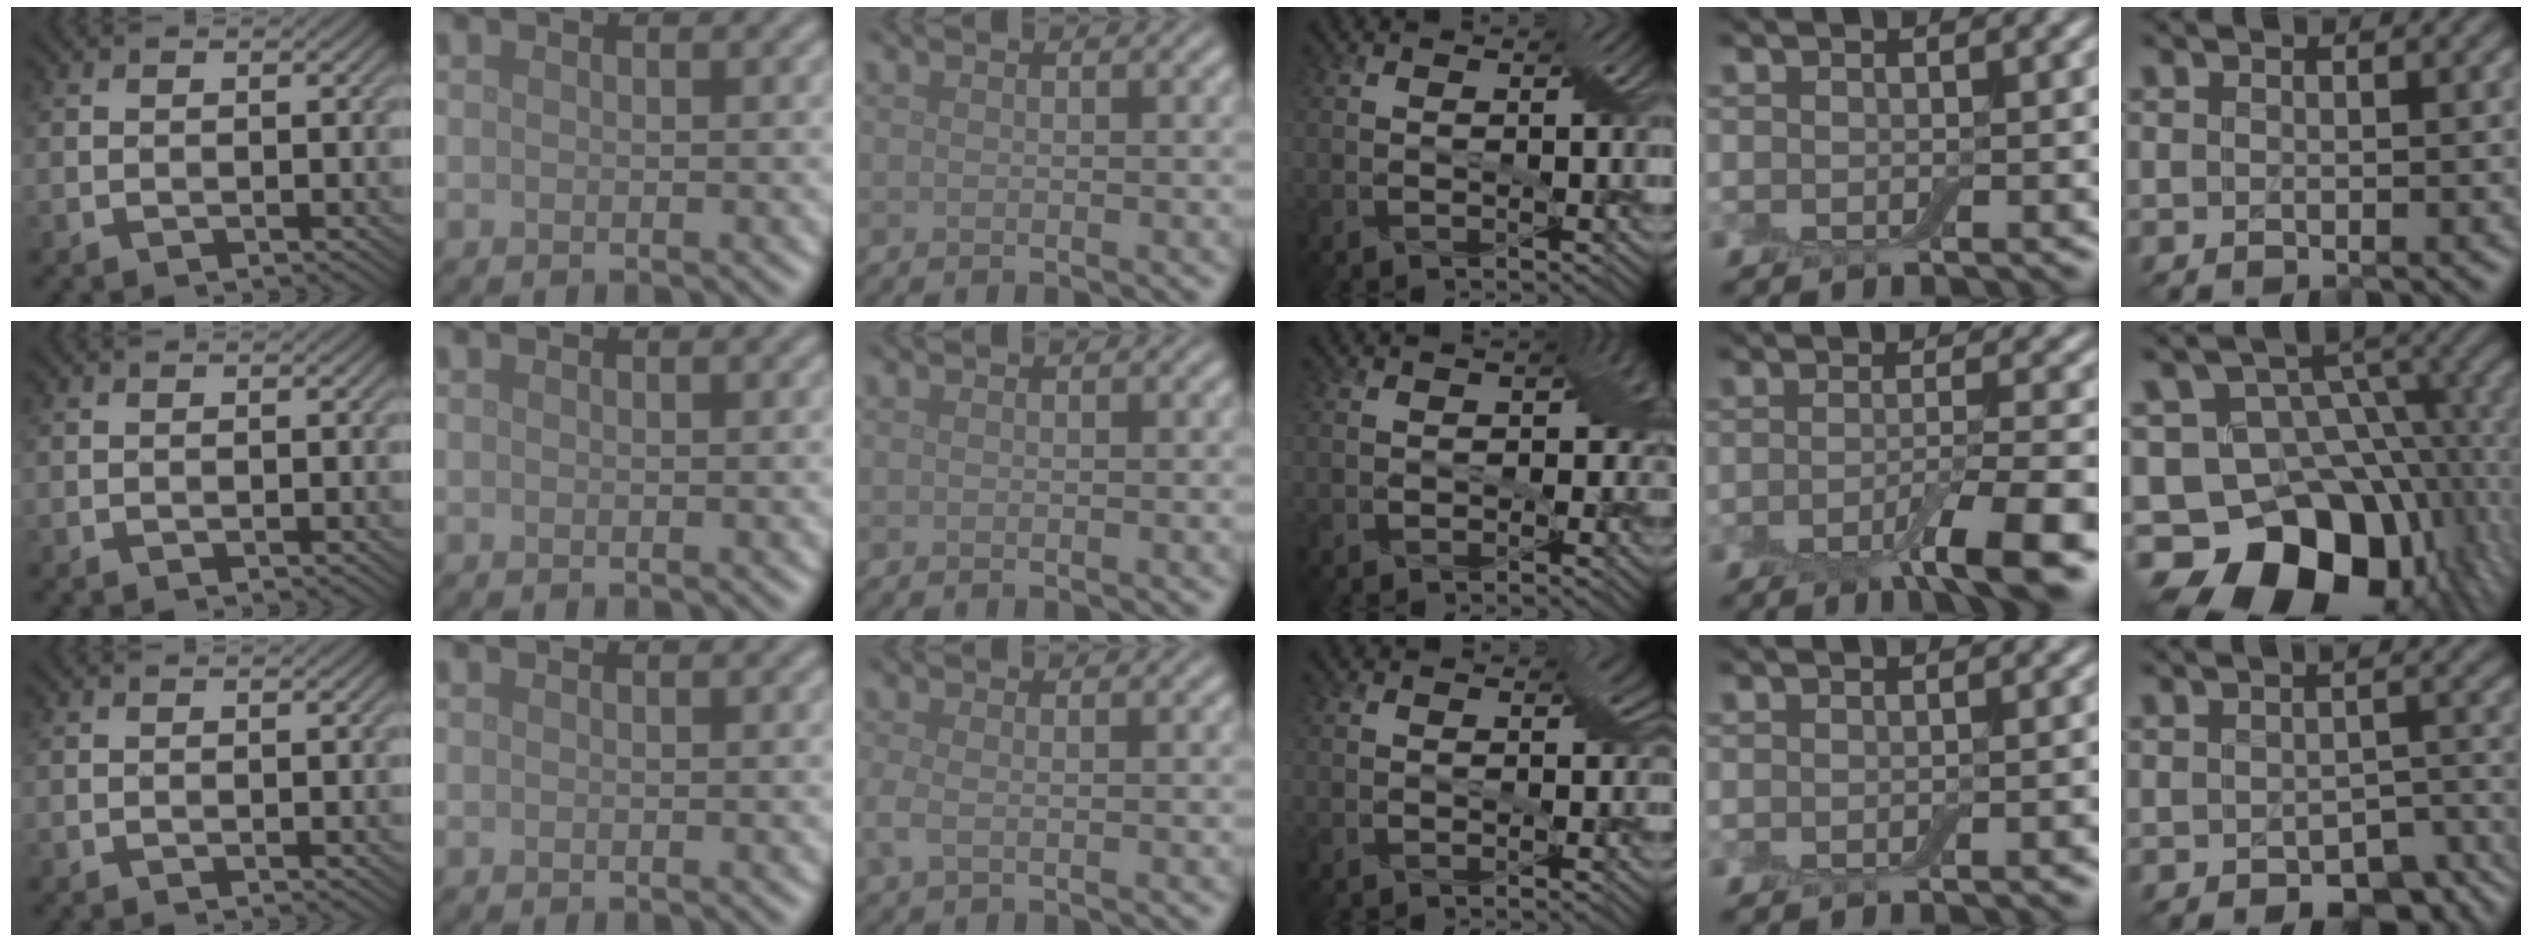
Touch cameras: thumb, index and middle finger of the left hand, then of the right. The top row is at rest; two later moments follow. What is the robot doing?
{"motion": "wrap", "object": "cling film"}